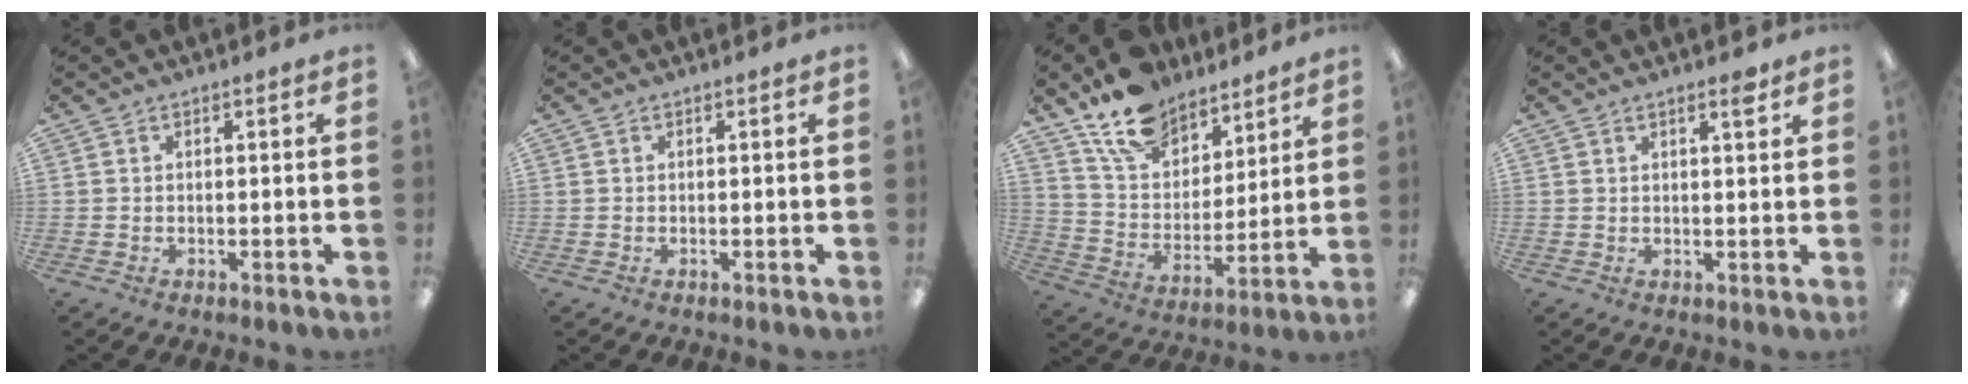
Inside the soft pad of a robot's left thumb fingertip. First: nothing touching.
{"total": 0.0}
{"total": 15.0, "force": [11.9, 7.9, 4.6], "torque": [-0.094, -0.074, 0.225]}
{"total": 2.4, "force": [1.8, 0.4, 1.5], "torque": [-0.017, -0.006, 0.027]}